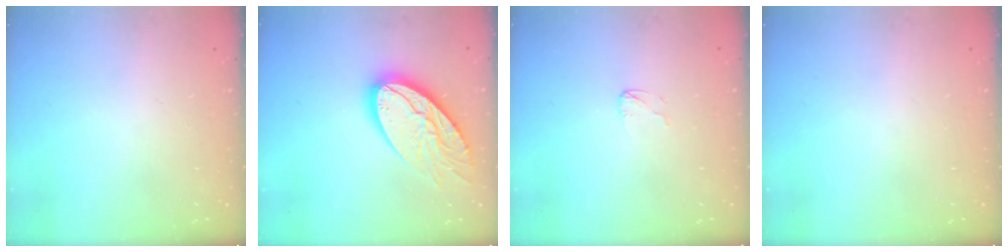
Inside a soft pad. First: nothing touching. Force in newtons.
{"total": 18.1, "press": 18.1, "slide": 1.4}
{"total": 2.9, "press": 2.9, "slide": 0.2}
{"total": 0.0}